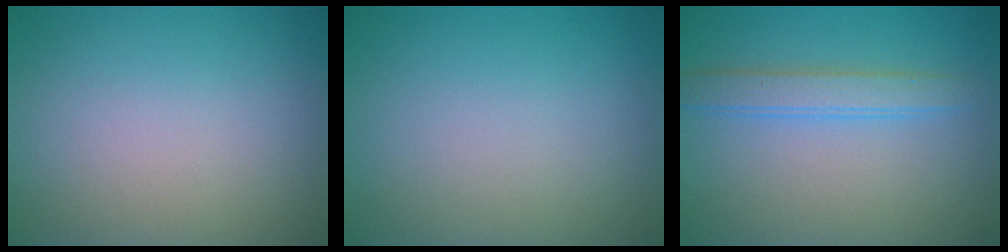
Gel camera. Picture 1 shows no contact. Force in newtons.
{"total": 0.0}
{"total": 2.6, "press": 2.6, "slide": 0.1}